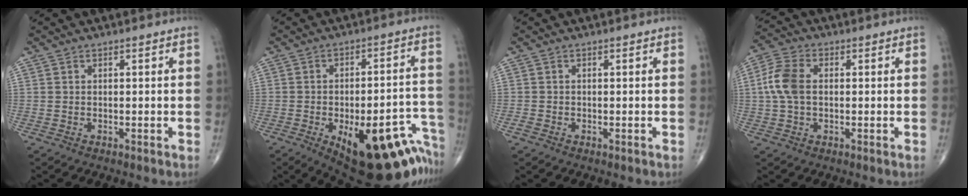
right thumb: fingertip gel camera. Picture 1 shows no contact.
{"total": 25.6, "force": [-13.5, 10.2, 19.2], "torque": [-0.153, 0.068, -0.166]}
{"total": 0.6, "force": [-0.5, 0.3, 0.3], "torque": [-0.009, -0.003, -0.011]}
{"total": 7.4, "force": [0.5, 4.6, 5.7], "torque": [-0.132, 0.018, 0.003]}